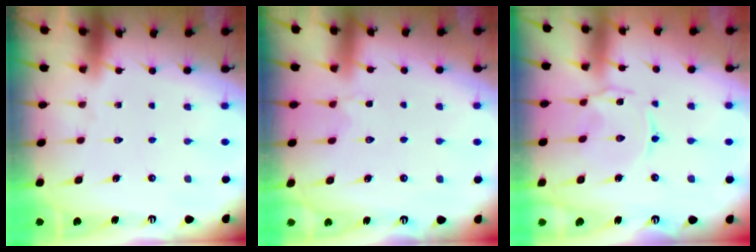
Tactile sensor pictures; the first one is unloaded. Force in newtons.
{"total": 2.7, "press": 2.5, "slide": 1.0}
{"total": 1.2, "press": 1.2, "slide": 0.2}